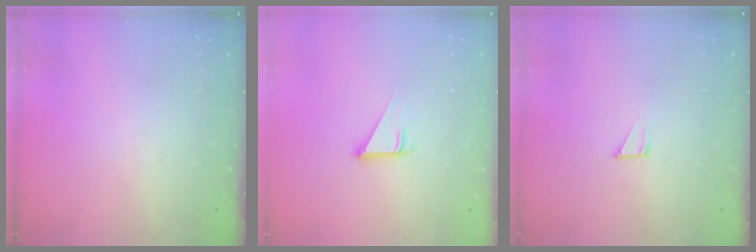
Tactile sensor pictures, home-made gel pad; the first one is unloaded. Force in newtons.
{"total": 2.5, "press": 2.5, "slide": 0.2}
{"total": 3.6, "press": 3.6, "slide": 0.4}